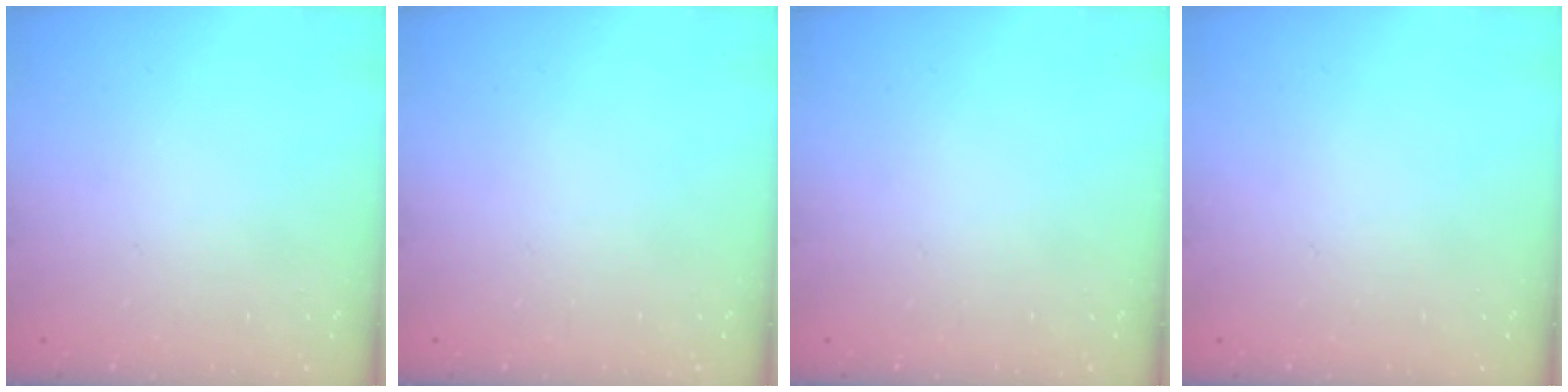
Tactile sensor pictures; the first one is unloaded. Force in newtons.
{"total": 0.0}
{"total": 0.0}
{"total": 0.0}